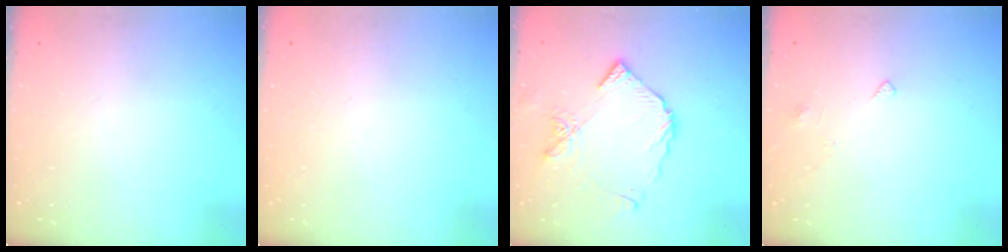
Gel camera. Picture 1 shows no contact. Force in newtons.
{"total": 1.8, "press": 1.8, "slide": 0.1}
{"total": 10.6, "press": 10.5, "slide": 1.2}
{"total": 2.8, "press": 2.8, "slide": 0.4}